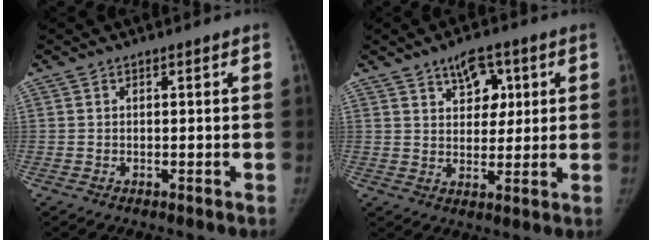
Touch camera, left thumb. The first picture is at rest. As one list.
[{"total": 7.2, "force": [3.4, 4.4, 4.5], "torque": [-0.038, -0.016, 0.053]}]